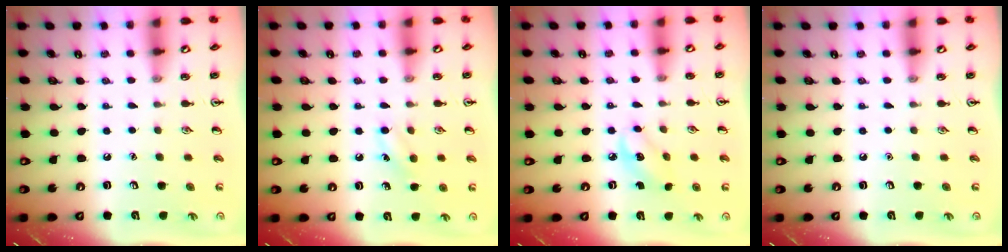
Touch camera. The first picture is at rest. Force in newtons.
{"total": 7.0, "press": 6.7, "slide": 2.3}
{"total": 3.2, "press": 3.1, "slide": 0.8}
{"total": 0.0}